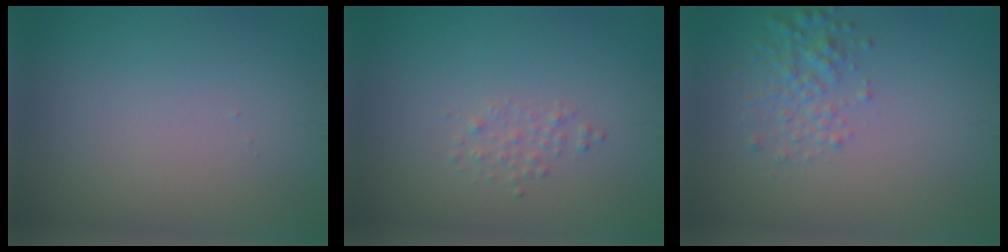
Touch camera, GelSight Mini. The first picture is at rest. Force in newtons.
{"total": 1.0, "press": 1.0, "slide": 0.1}
{"total": 2.4, "press": 2.4, "slide": 0.1}